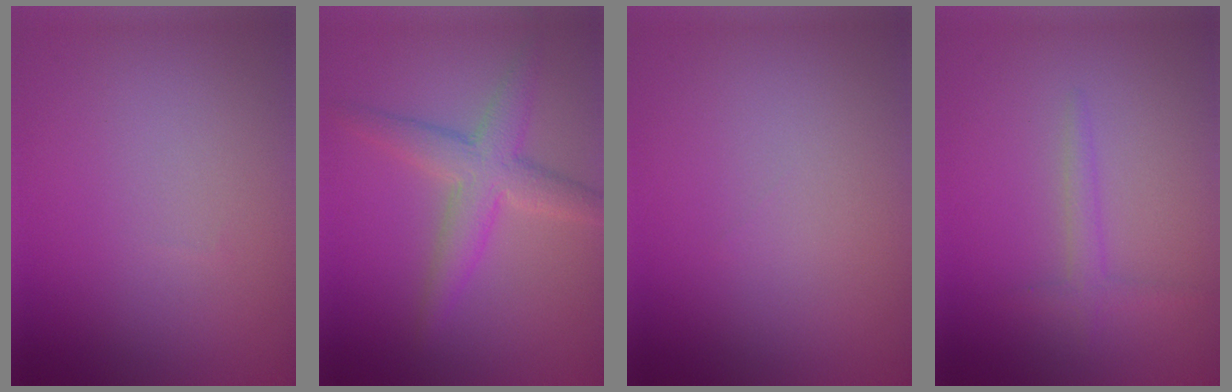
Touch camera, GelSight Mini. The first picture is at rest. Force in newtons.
{"total": 4.0, "press": 4.0, "slide": 0.1}
{"total": 0.0}
{"total": 1.5, "press": 1.5, "slide": 0.1}